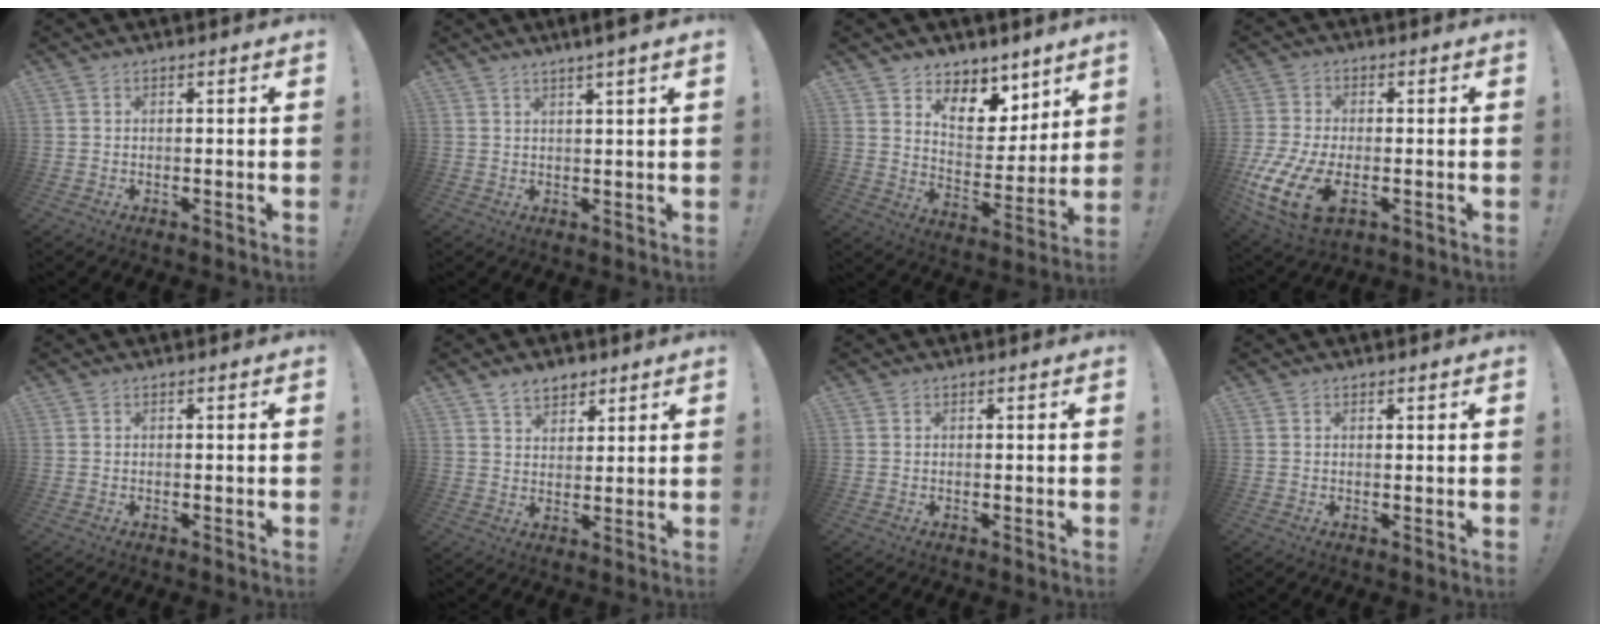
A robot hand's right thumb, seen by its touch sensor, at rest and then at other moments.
{"total": 3.5, "force": [2.4, -0.6, 2.5], "torque": [-0.036, -0.013, 0.036]}
{"total": 10.0, "force": [6.9, 6.3, 3.6], "torque": [-0.038, -0.062, 0.132]}
{"total": 15.0, "force": [-4.2, 8.2, 11.9], "torque": [-0.240, 0.005, -0.069]}
{"total": 0.0}
{"total": 6.1, "force": [4.4, 3.9, 1.7], "torque": [-0.012, -0.028, 0.081]}
{"total": 0.0}
{"total": 0.5, "force": [0.4, 0.2, 0.3], "torque": [0.004, -0.003, 0.006]}